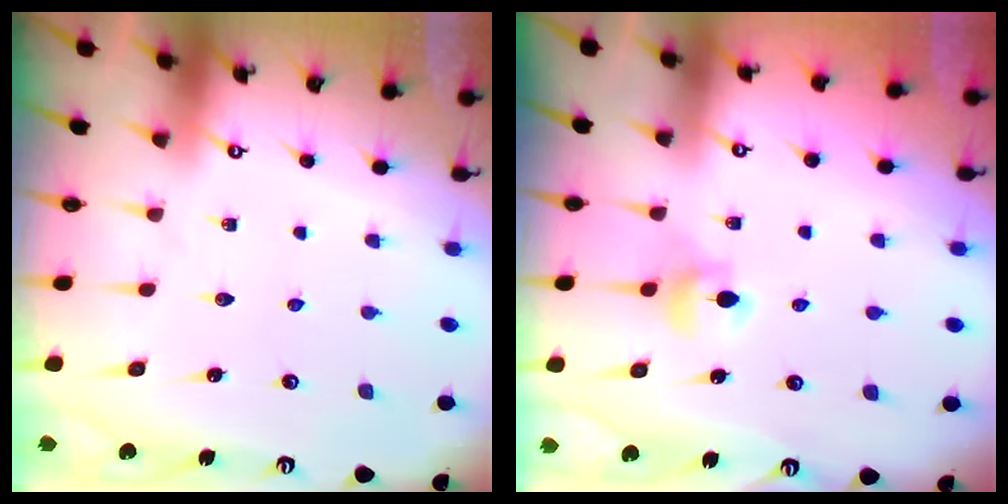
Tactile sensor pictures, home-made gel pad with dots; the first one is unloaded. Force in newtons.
{"total": 5.5, "press": 5.4, "slide": 0.6}